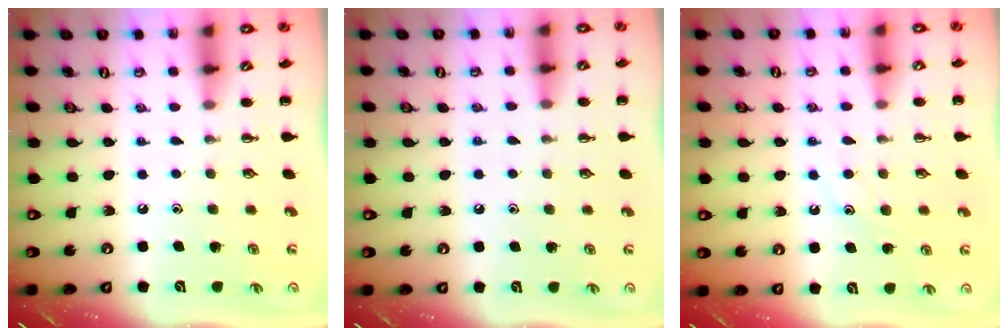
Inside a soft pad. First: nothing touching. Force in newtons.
{"total": 7.4, "press": 6.9, "slide": 2.6}
{"total": 10.7, "press": 10.6, "slide": 1.4}